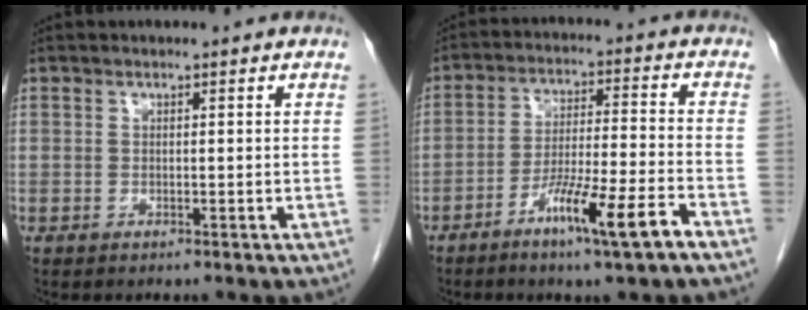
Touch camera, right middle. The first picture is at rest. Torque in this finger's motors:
{"motor_torque": [1.33, -0.81, 0.47, 0.12]}